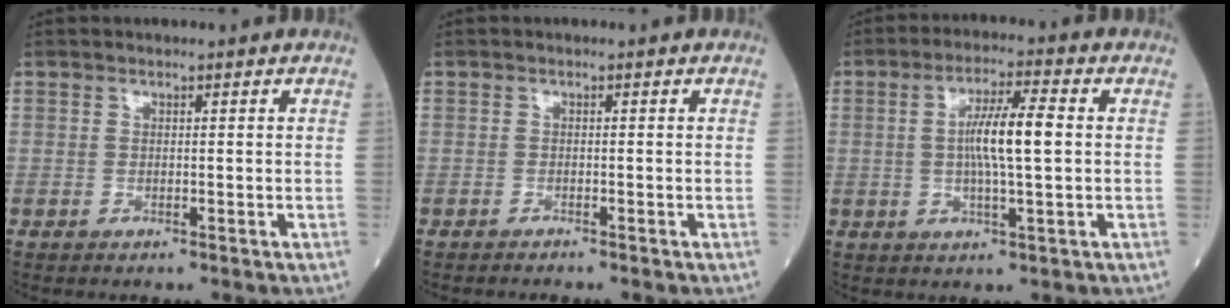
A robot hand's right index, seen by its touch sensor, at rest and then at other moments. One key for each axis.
{"total": 0.9, "fx": -0.9, "fy": -0.1, "fz": 0.1, "tx": -0.005, "ty": 0.000, "tz": -0.014}
{"total": 8.0, "fx": 0.5, "fy": 0.5, "fz": 7.9, "tx": -0.145, "ty": 0.004, "tz": 0.004}